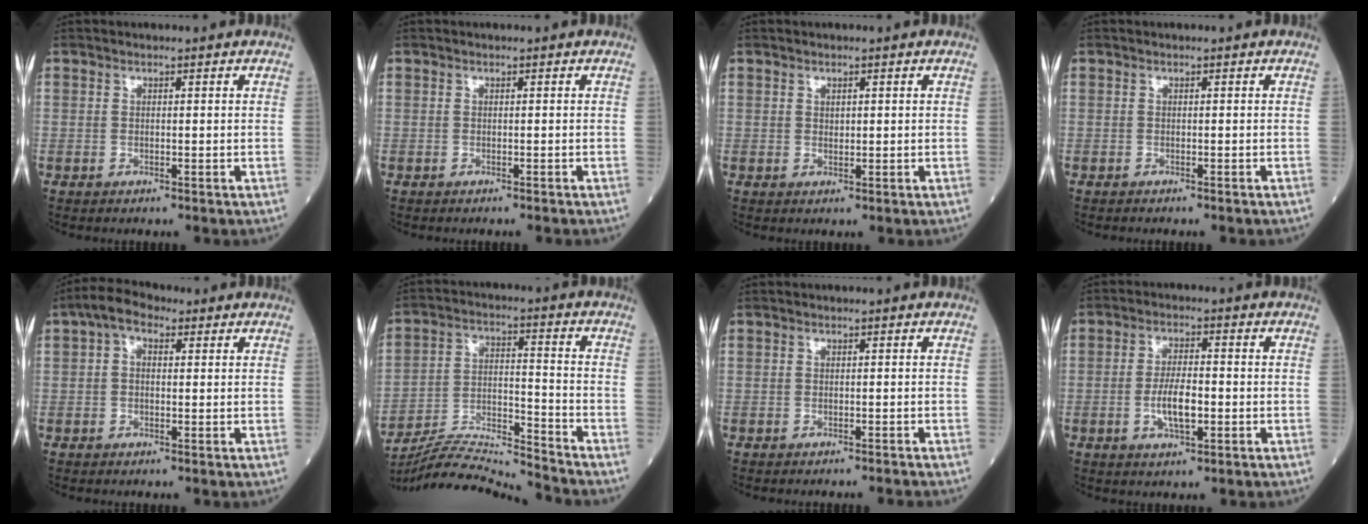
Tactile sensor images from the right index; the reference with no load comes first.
{"total": 1.1, "force": [-1.1, -0.2, 0.4], "torque": [-0.002, 0.001, -0.015]}
{"total": 0.9, "force": [0.3, 0.5, 0.6], "torque": [-0.009, -0.003, 0.008]}
{"total": 1.4, "force": [-1.3, -0.1, 0.6], "torque": [-0.006, 0.001, -0.017]}
{"total": 4.0, "force": [1.4, 2.4, 2.9], "torque": [-0.057, 0.025, 0.020]}
{"total": 13.2, "force": [-12.9, -2.1, 1.8], "torque": [-0.037, 0.017, -0.236]}
{"total": 2.4, "force": [-2.3, -0.6, 0.4], "torque": [-0.002, -0.002, -0.029]}
{"total": 5.7, "force": [-1.4, 1.7, 5.3], "torque": [-0.106, 0.001, -0.025]}